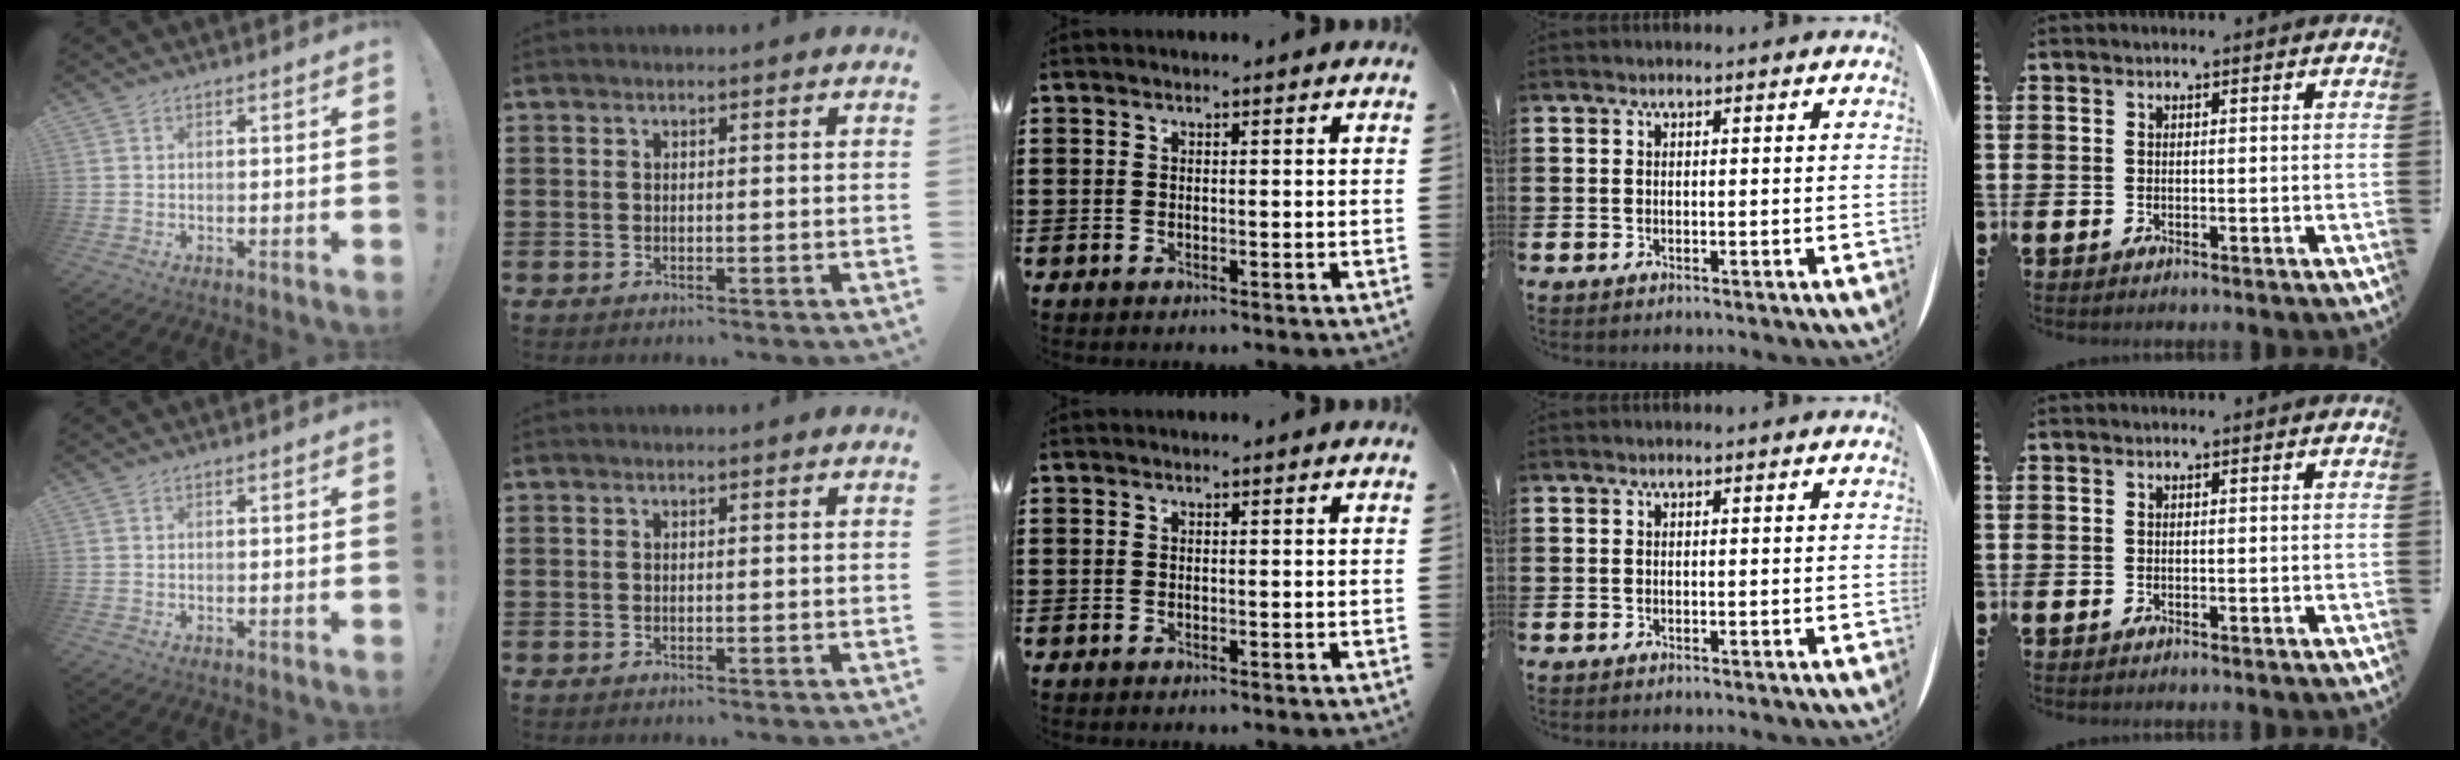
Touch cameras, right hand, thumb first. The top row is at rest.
{}